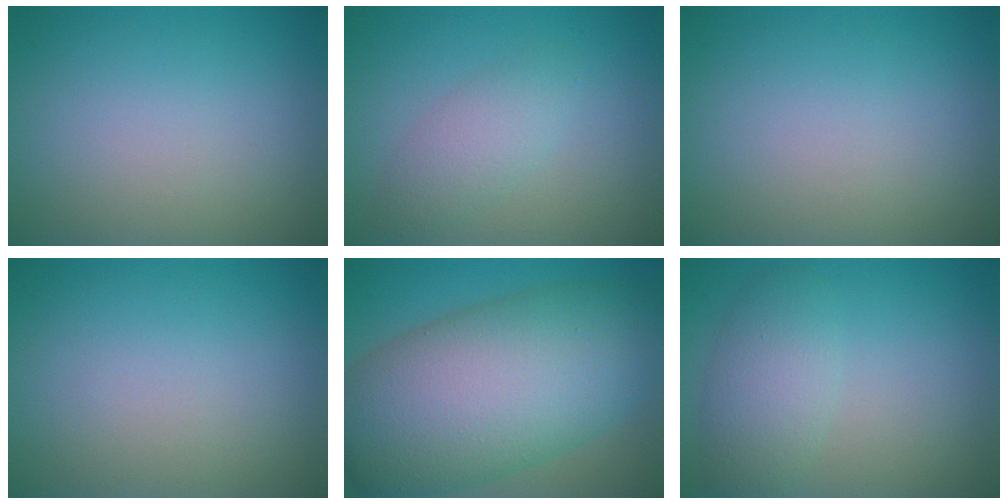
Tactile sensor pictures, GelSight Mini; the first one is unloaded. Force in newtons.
{"total": 2.7, "press": 2.7, "slide": 0.1}
{"total": 0.0}
{"total": 0.0}
{"total": 14.3, "press": 14.3, "slide": 0.6}
{"total": 3.5, "press": 3.5, "slide": 0.0}